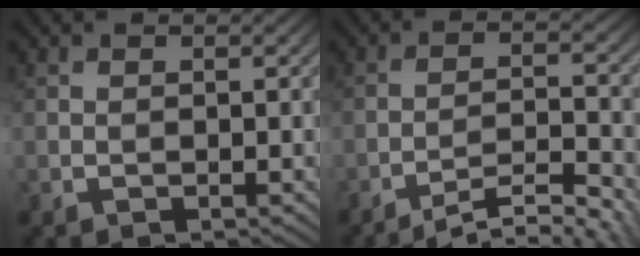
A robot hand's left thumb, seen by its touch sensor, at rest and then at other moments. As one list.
[{"total": 5.5, "force": [-4.6, 0.2, 3.0], "torque": [-0.053, 0.006, -0.069]}]